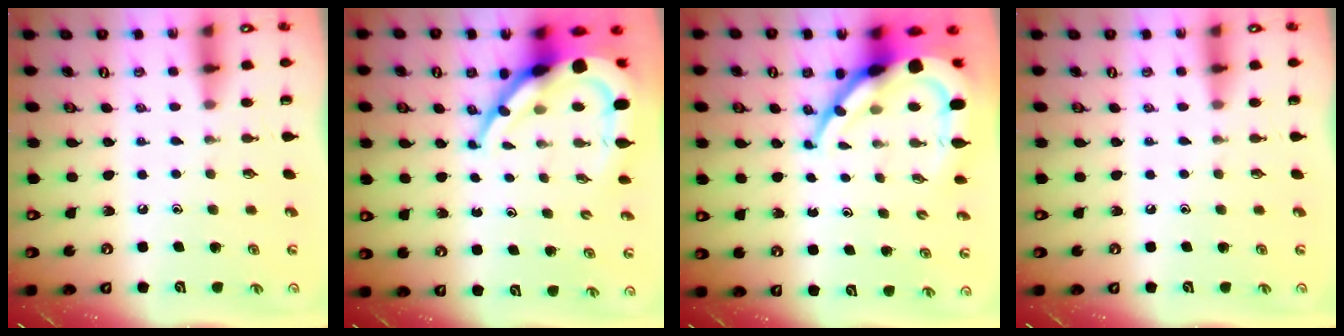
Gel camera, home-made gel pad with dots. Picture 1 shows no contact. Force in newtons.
{"total": 14.6, "press": 14.5, "slide": 1.6}
{"total": 14.6, "press": 14.5, "slide": 1.6}
{"total": 0.0}